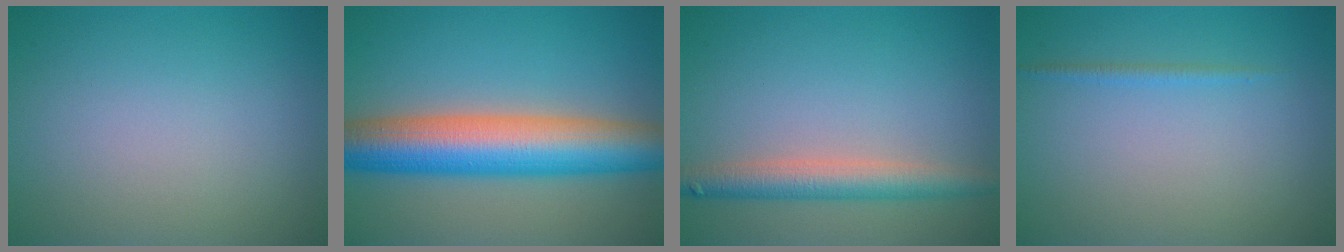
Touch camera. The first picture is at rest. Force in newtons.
{"total": 10.3, "press": 10.3, "slide": 0.4}
{"total": 3.8, "press": 3.8, "slide": 0.2}
{"total": 0.8, "press": 0.8, "slide": 0.1}